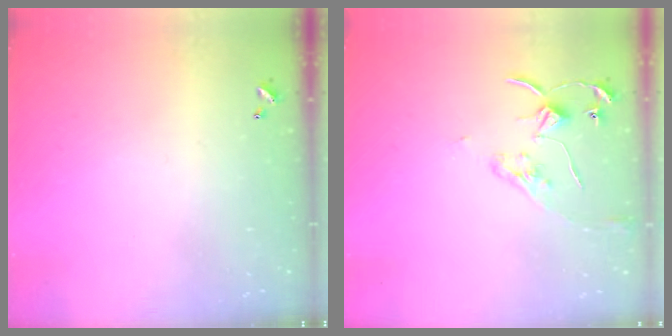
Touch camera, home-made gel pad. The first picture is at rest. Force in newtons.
{"total": 7.8, "press": 7.8, "slide": 0.3}